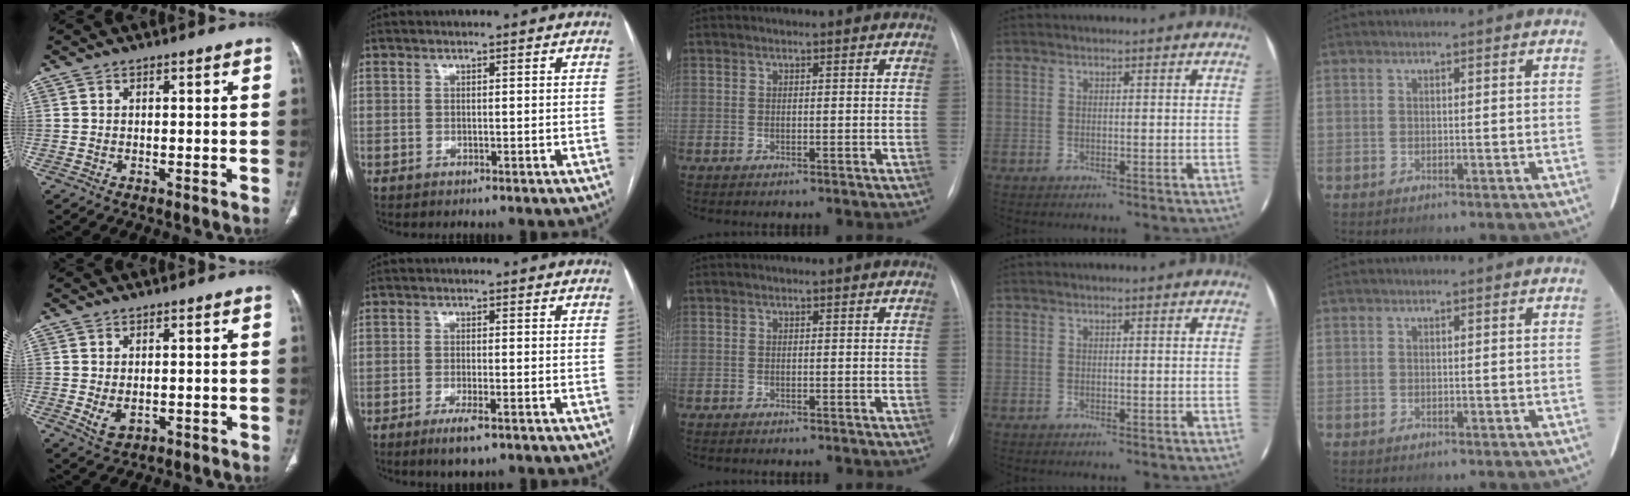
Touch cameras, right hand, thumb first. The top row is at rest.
{"thumb": {"total": 3.1, "force": [-0.5, 2.1, 2.2], "torque": [-0.039, -0.005, 0.004]}, "index": {"total": 3.8, "force": [-2.3, 0.8, 3.0], "torque": [-0.057, -0.006, -0.037]}, "middle": {"total": 0.5, "force": [-0.5, 0.0, 0.2], "torque": [-0.006, -0.002, -0.010]}}